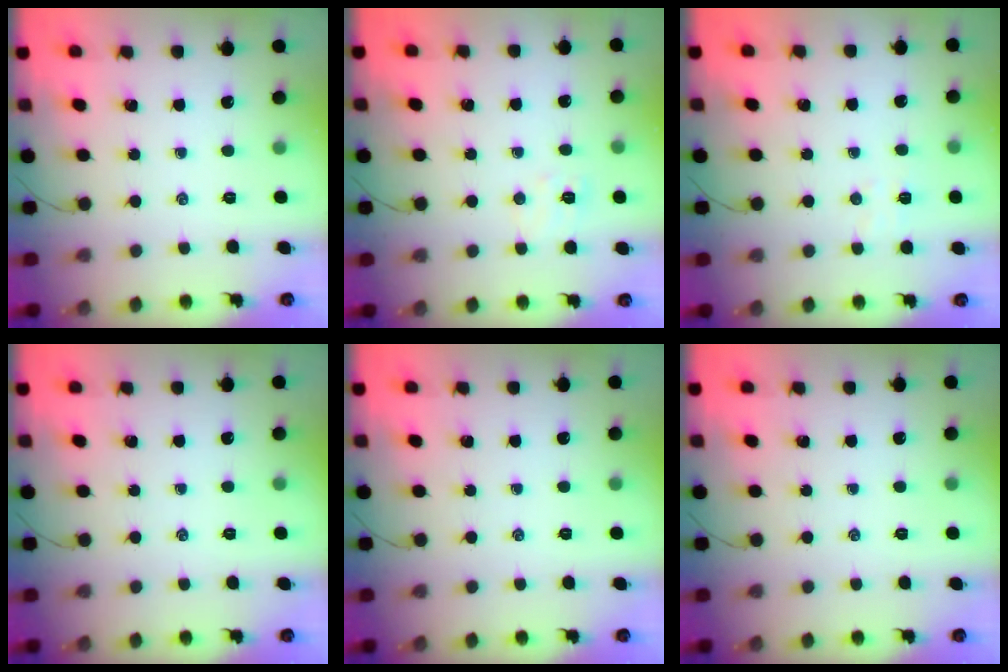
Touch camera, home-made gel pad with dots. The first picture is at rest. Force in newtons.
{"total": 5.1, "press": 5.0, "slide": 1.2}
{"total": 3.6, "press": 3.5, "slide": 0.7}
{"total": 0.0}
{"total": 0.0}
{"total": 0.0}